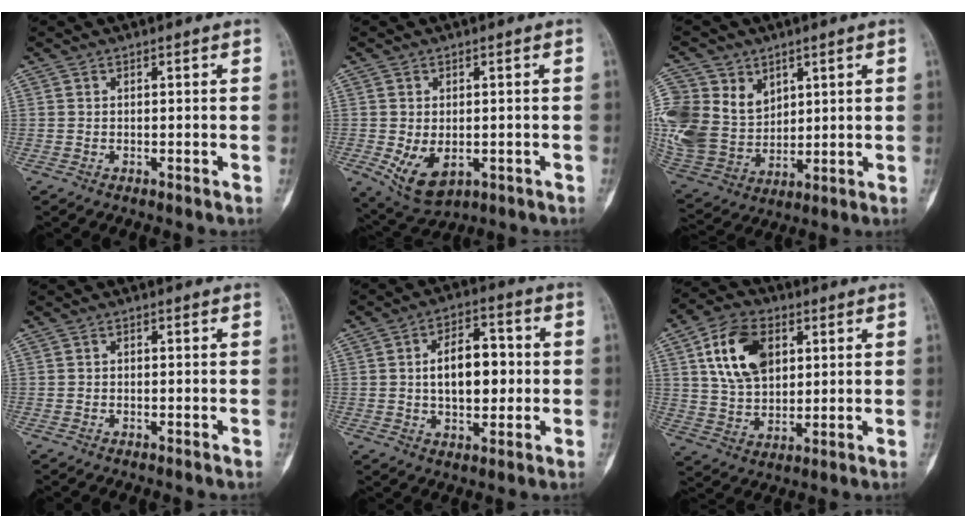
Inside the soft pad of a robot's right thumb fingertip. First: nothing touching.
{"total": 7.5, "force": [-1.7, 4.7, 5.6], "torque": [-0.086, -0.006, -0.012]}
{"total": 19.1, "force": [5.9, 15.4, 9.6], "torque": [-0.221, 0.000, 0.139]}
{"total": 0.0}
{"total": 11.7, "force": [0.6, 6.7, 9.5], "torque": [-0.124, 0.015, 0.011]}
{"total": 14.0, "force": [4.5, 9.2, 9.6], "torque": [-0.149, -0.007, 0.082]}